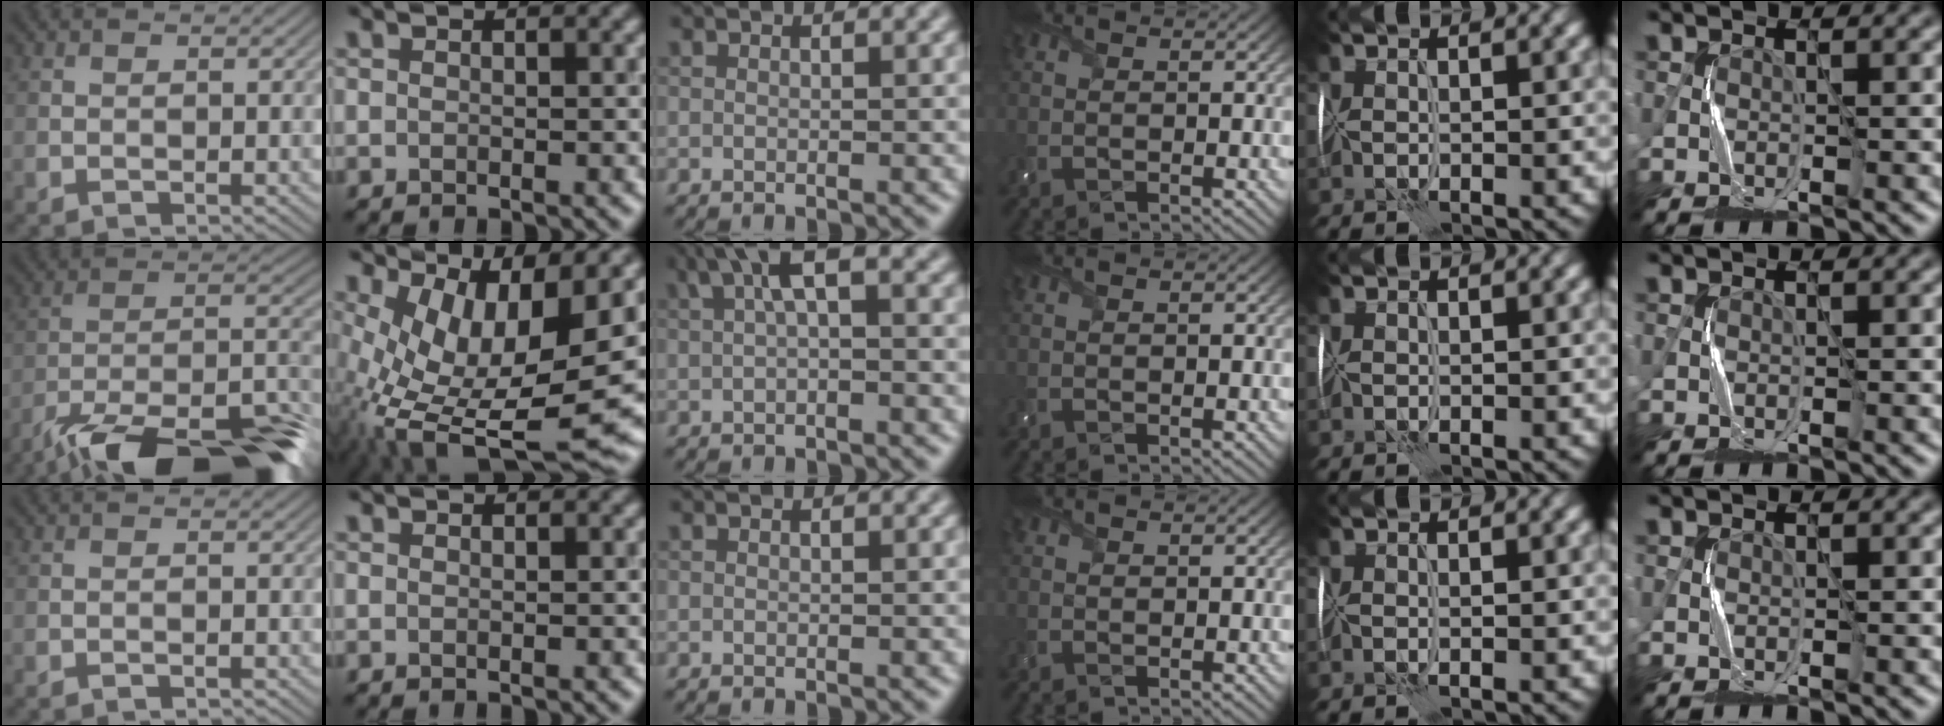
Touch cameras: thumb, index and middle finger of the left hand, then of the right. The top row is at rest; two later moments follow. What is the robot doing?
{"motion": "wrap", "object": "cellophane"}